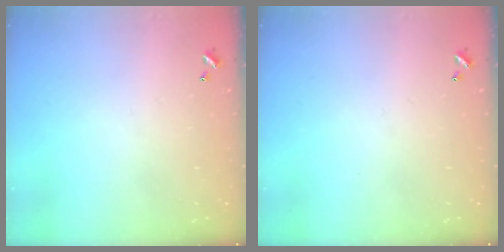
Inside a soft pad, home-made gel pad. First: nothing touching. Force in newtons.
{"total": 0.0}